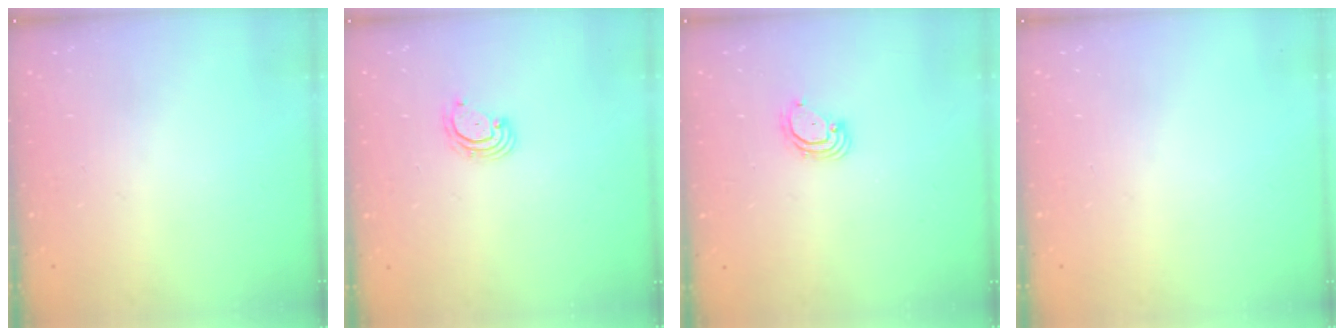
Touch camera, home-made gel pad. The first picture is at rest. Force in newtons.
{"total": 2.9, "press": 2.9, "slide": 0.1}
{"total": 3.9, "press": 3.9, "slide": 0.1}
{"total": 0.0}